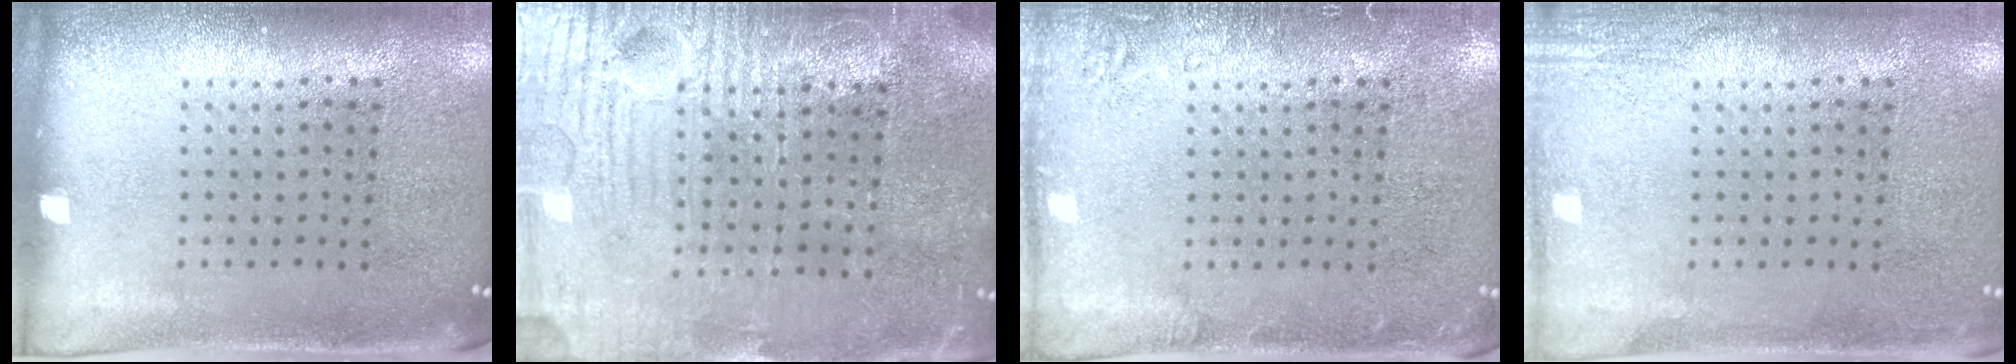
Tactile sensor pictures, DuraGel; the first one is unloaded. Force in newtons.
{"total": 4.0, "press": 3.8, "slide": 1.3}
{"total": 1.8, "press": 1.7, "slide": 0.4}
{"total": 1.9, "press": 1.9, "slide": 0.2}